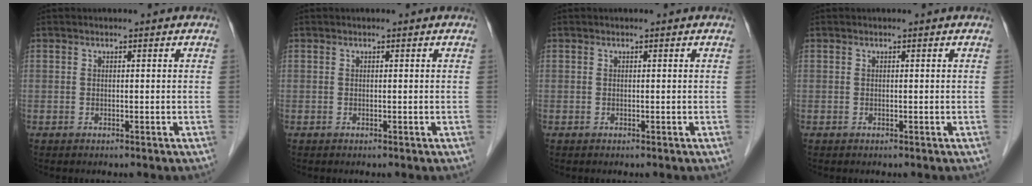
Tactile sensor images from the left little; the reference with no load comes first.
{"total": 0.0}
{"total": 0.0}
{"total": 0.0}